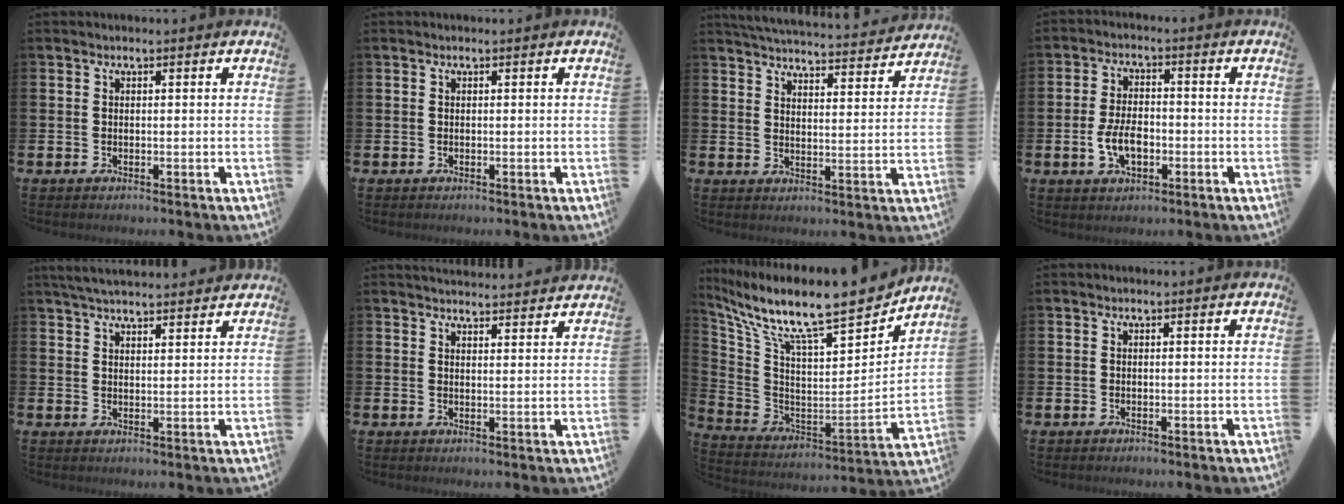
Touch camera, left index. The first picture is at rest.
{"total": 0.0}
{"total": 5.4, "force": [5.4, 0.3, 0.5], "torque": [-0.024, -0.044, 0.091]}
{"total": 5.0, "force": [-1.3, 2.9, 3.9], "torque": [-0.065, 0.001, -0.027]}
{"total": 4.3, "force": [4.2, 0.4, 0.7], "torque": [-0.019, -0.015, 0.077]}
{"total": 3.3, "force": [3.3, 0.1, -0.1], "torque": [-0.001, -0.021, 0.058]}
{"total": 12.4, "force": [10.7, 1.6, 6.0], "torque": [-0.141, -0.081, 0.175]}
{"total": 0.0}